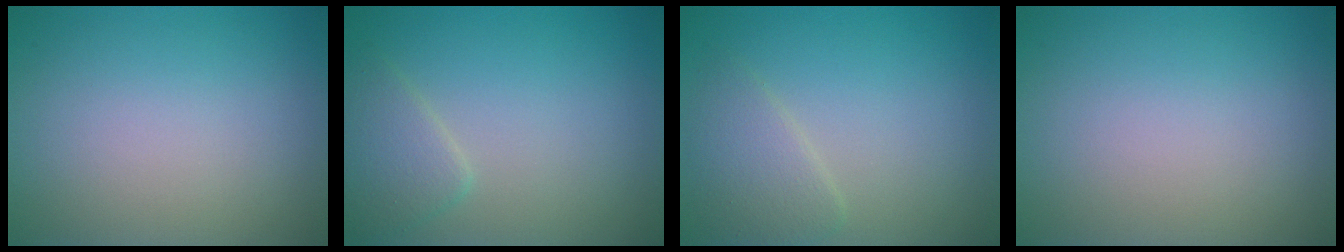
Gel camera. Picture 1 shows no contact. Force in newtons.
{"total": 2.3, "press": 2.3, "slide": 0.0}
{"total": 2.6, "press": 2.6, "slide": 0.0}
{"total": 0.0}